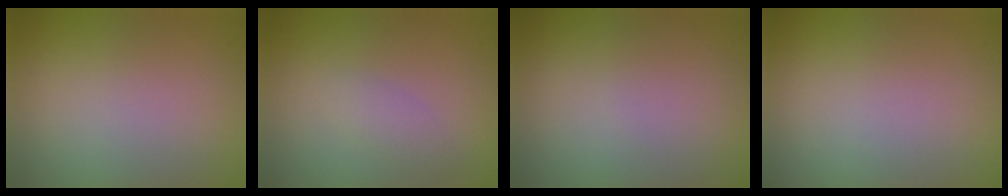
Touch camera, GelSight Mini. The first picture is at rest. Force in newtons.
{"total": 1.4, "press": 1.4, "slide": 0.1}
{"total": 0.0}
{"total": 0.0}